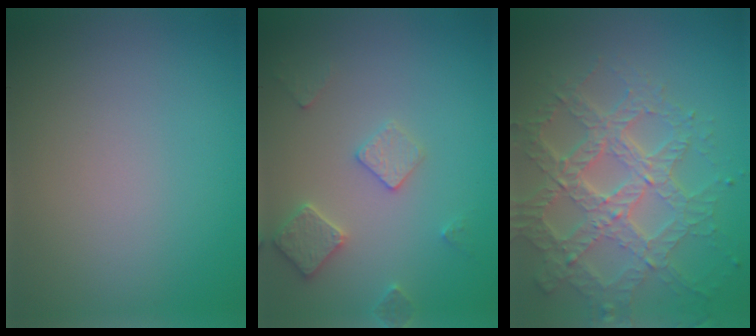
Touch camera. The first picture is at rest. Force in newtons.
{"total": 2.9, "press": 2.9, "slide": 0.4}
{"total": 7.2, "press": 5.0, "slide": 5.1}